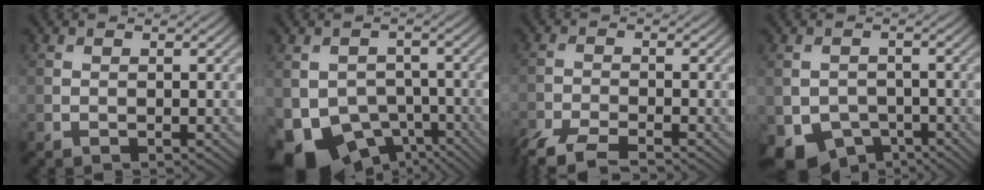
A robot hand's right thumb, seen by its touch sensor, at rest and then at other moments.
{"total": 10.7, "force": [-5.3, 7.5, 5.5], "torque": [-0.115, -0.036, -0.082]}
{"total": 5.1, "force": [-4.2, 1.1, 2.7], "torque": [-0.057, -0.014, -0.086]}
{"total": 6.4, "force": [-3.5, 4.6, 2.8], "torque": [-0.062, -0.024, -0.057]}